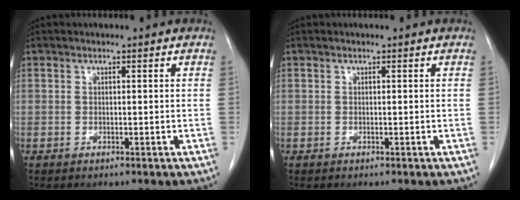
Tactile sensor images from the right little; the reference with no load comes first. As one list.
[{"total": 0.0}]